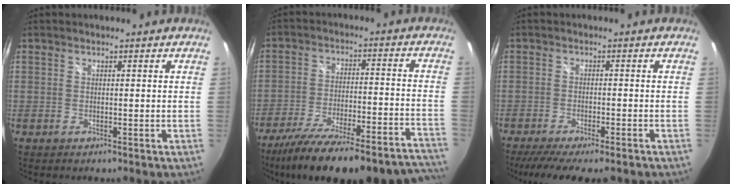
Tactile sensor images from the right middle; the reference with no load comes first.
{"total": 29.9, "force": [-26.1, 4.5, 13.8], "torque": [-0.219, -0.046, -0.369]}
{"total": 10.8, "force": [-8.6, 1.7, 6.2], "torque": [-0.128, -0.036, -0.132]}